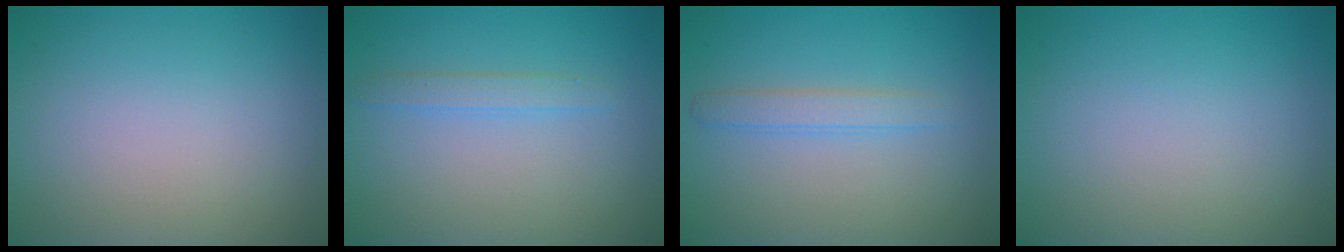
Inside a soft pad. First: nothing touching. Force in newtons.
{"total": 1.4, "press": 1.4, "slide": 0.1}
{"total": 1.8, "press": 1.8, "slide": 0.0}
{"total": 0.0}